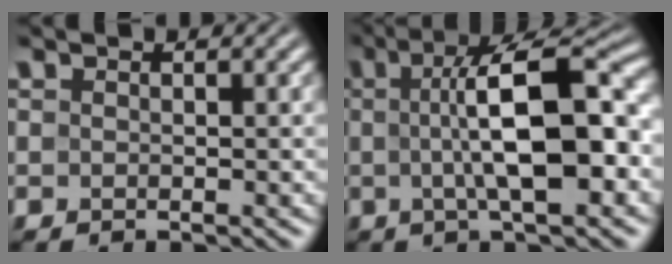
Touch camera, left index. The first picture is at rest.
{"total": 9.9, "force": [0.2, 2.7, 9.5], "torque": [-0.134, 0.011, -0.001]}